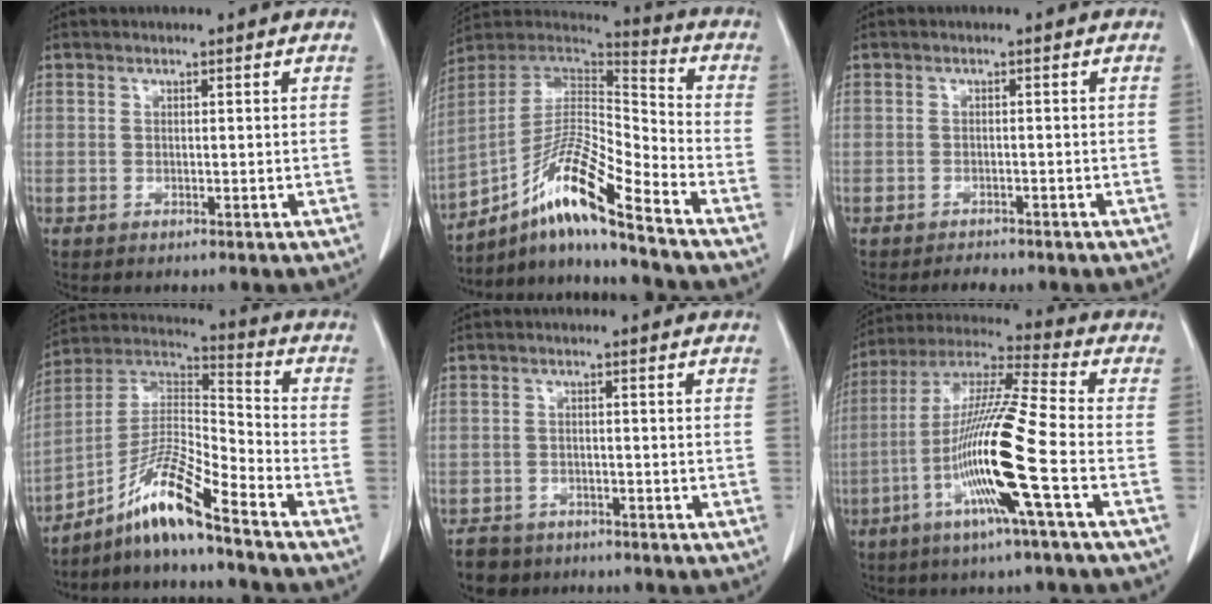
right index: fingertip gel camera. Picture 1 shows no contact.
{"total": 15.6, "force": [-10.4, 0.8, 11.7], "torque": [-0.217, 0.009, -0.183]}
{"total": 1.8, "force": [-1.7, 0.6, 0.4], "torque": [-0.009, -0.003, -0.021]}
{"total": 11.8, "force": [-8.4, 0.1, 8.4], "torque": [-0.165, 0.007, -0.156]}
{"total": 4.6, "force": [-3.6, 2.8, 0.2], "torque": [-0.007, 0.002, -0.060]}
{"total": 15.8, "force": [-5.1, -1.2, 14.9], "torque": [-0.294, -0.009, -0.107]}